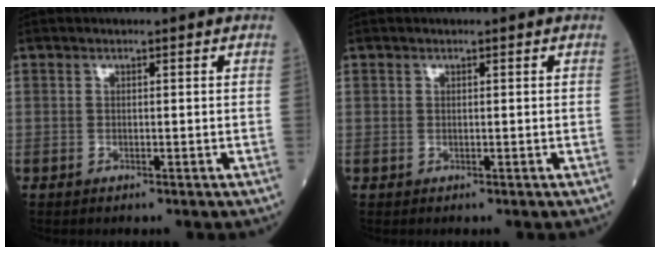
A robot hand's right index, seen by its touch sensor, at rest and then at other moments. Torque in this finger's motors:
{"motor_torque": [0.06, 0.01, 0.04, 0.01]}